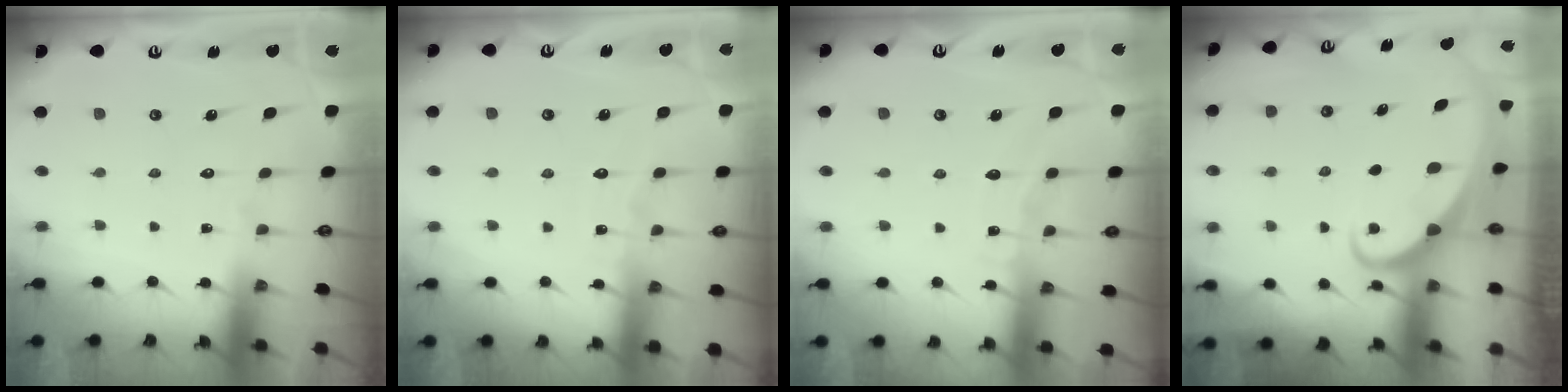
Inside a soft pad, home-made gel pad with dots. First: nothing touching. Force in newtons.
{"total": 2.7, "press": 2.7, "slide": 0.3}
{"total": 5.6, "press": 5.6, "slide": 0.5}
{"total": 2.6, "press": 2.6, "slide": 0.2}